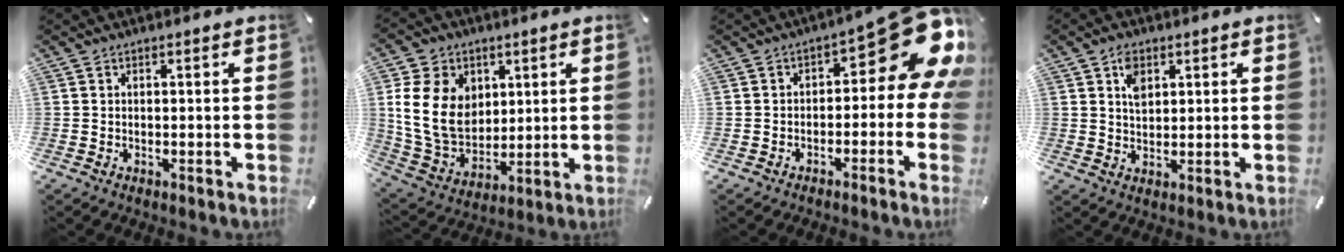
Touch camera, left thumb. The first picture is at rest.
{"total": 15.1, "force": [3.4, 12.4, 8.0], "torque": [-0.179, -0.007, 0.065]}
{"total": 14.2, "force": [5.2, 6.7, 11.4], "torque": [-0.132, -0.047, 0.084]}
{"total": 4.8, "force": [2.0, 3.3, 2.9], "torque": [-0.049, 0.000, 0.033]}